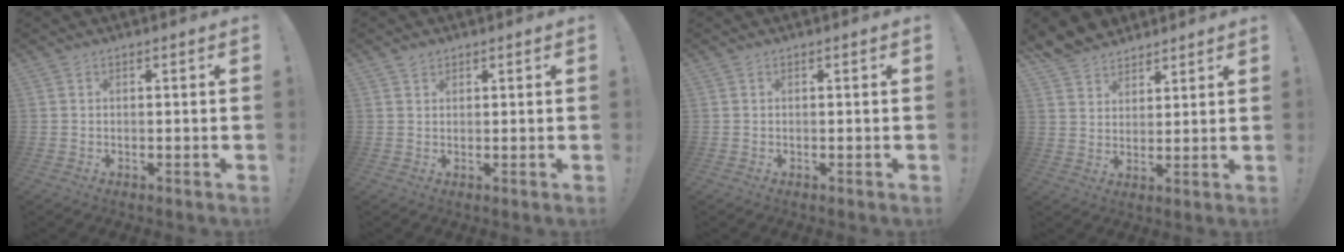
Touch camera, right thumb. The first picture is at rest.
{"total": 1.7, "force": [1.3, 0.9, 0.3], "torque": [0.000, -0.005, 0.024]}
{"total": 0.0}
{"total": 7.2, "force": [5.9, 4.1, 0.5], "torque": [-0.018, -0.047, 0.118]}